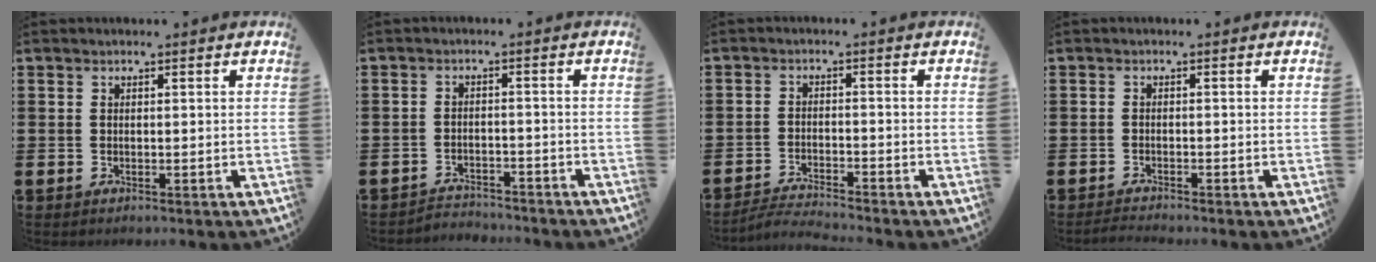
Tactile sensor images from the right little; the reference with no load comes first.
{"total": 2.3, "force": [-2.3, 0.3, -0.2], "torque": [-0.005, 0.003, -0.052]}
{"total": 2.6, "force": [-2.5, -0.1, 0.2], "torque": [-0.005, 0.004, -0.054]}
{"total": 0.9, "force": [-0.9, 0.0, 0.2], "torque": [-0.006, 0.000, -0.018]}